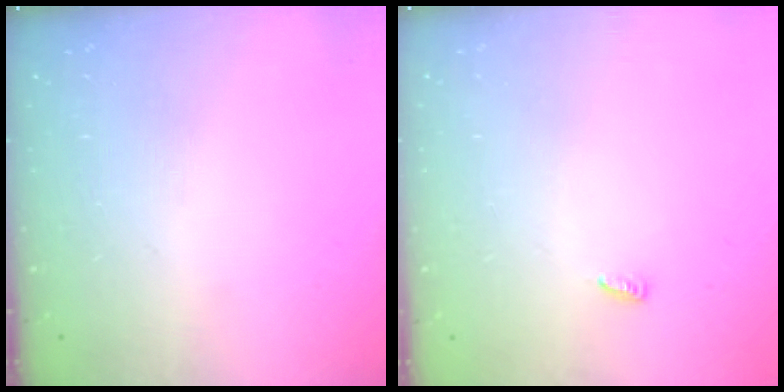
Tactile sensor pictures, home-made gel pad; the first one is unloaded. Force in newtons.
{"total": 3.5, "press": 3.4, "slide": 0.6}